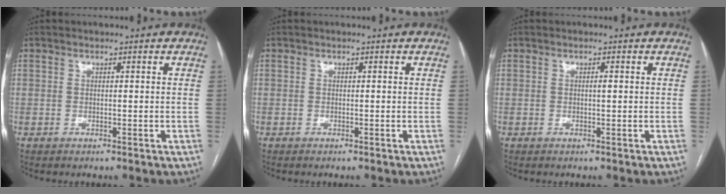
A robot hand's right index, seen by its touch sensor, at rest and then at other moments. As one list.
[{"total": 0.0}, {"total": 0.6, "force": [0.1, 0.1, 0.6], "torque": [-0.010, 0.001, 0.000]}]